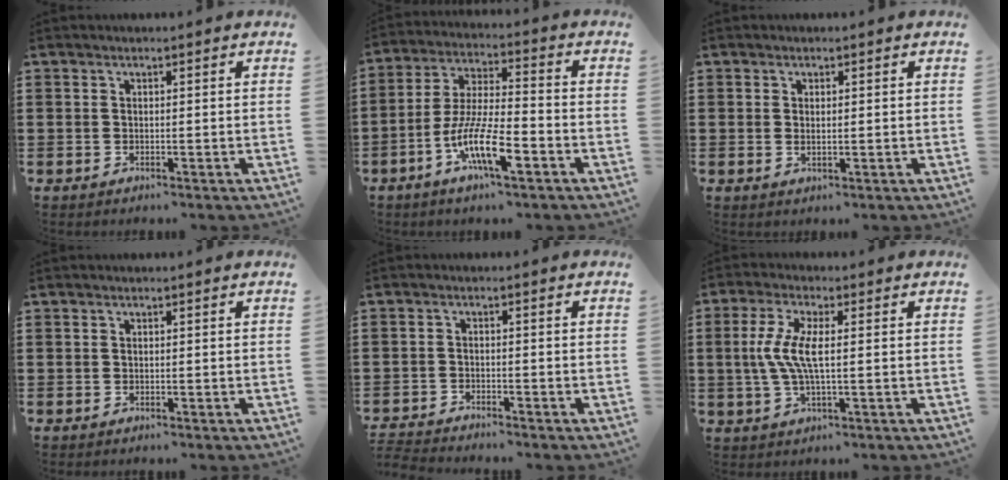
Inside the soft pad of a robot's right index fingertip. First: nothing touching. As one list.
[{"total": 11.2, "force": [-5.0, 2.3, 9.7], "torque": [-0.209, -0.011, -0.096]}, {"total": 0.8, "force": [0.3, 0.3, 0.7], "torque": [-0.013, 0.004, 0.004]}, {"total": 0.0}, {"total": 2.3, "force": [-2.3, -0.3, -0.1], "torque": [-0.003, -0.003, -0.048]}, {"total": 6.3, "force": [0.0, 1.6, 6.1], "torque": [-0.146, -0.012, -0.014]}]